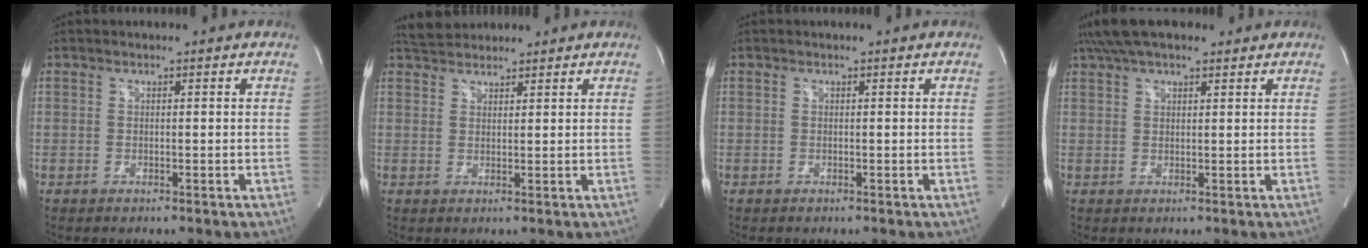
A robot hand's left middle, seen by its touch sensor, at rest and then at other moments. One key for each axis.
{"total": 3.9, "fx": 3.7, "fy": 1.2, "fz": 0.5, "tx": -0.019, "ty": 0.025, "tz": 0.069}
{"total": 0.0}
{"total": 8.0, "fx": 6.2, "fy": 2.5, "fz": 4.5, "tx": -0.082, "ty": 0.037, "tz": 0.110}